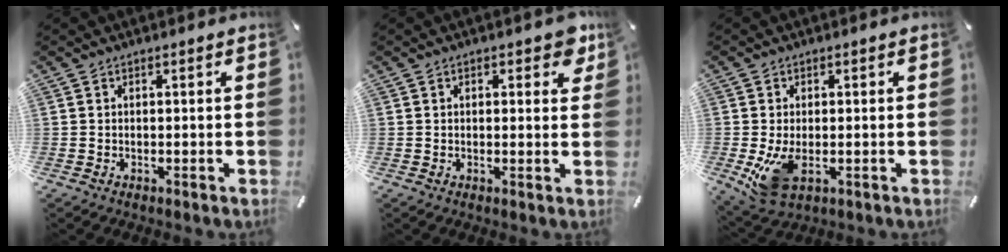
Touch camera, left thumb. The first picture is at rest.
{"total": 3.8, "force": [1.9, 2.0, 2.6], "torque": [-0.026, -0.004, 0.027]}
{"total": 6.8, "force": [-1.0, 3.9, 5.5], "torque": [-0.107, -0.013, -0.016]}